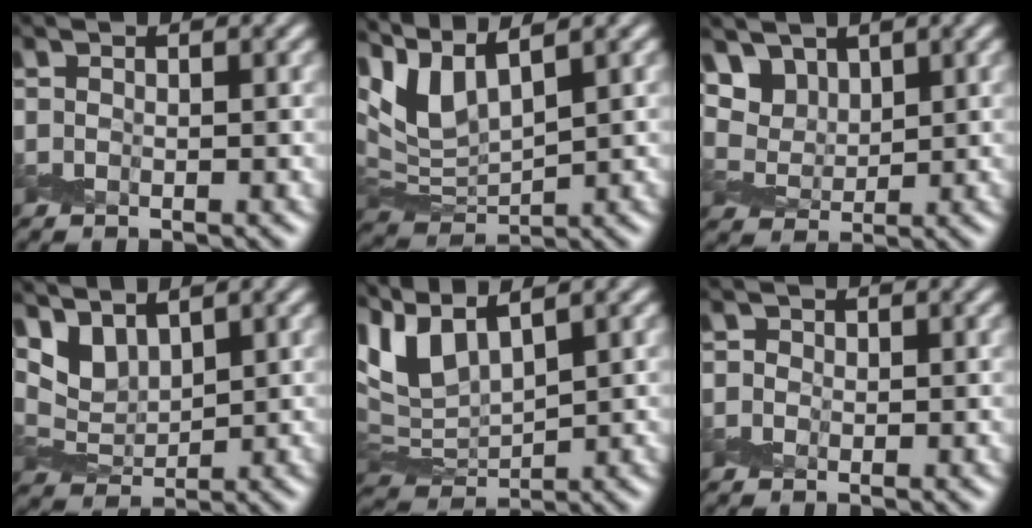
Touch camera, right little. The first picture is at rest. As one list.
[{"total": 5.4, "force": [3.5, 1.8, 3.6], "torque": [-0.087, 0.009, 0.066]}, {"total": 4.8, "force": [3.3, 2.7, 2.2], "torque": [-0.052, -0.009, 0.063]}, {"total": 2.9, "force": [2.6, 0.9, 1.0], "torque": [-0.031, -0.010, 0.047]}, {"total": 6.1, "force": [3.6, 2.6, 4.2], "torque": [-0.101, 0.013, 0.065]}, {"total": 0.9, "force": [-0.1, 0.9, 0.2], "torque": [-0.002, 0.000, -0.006]}]